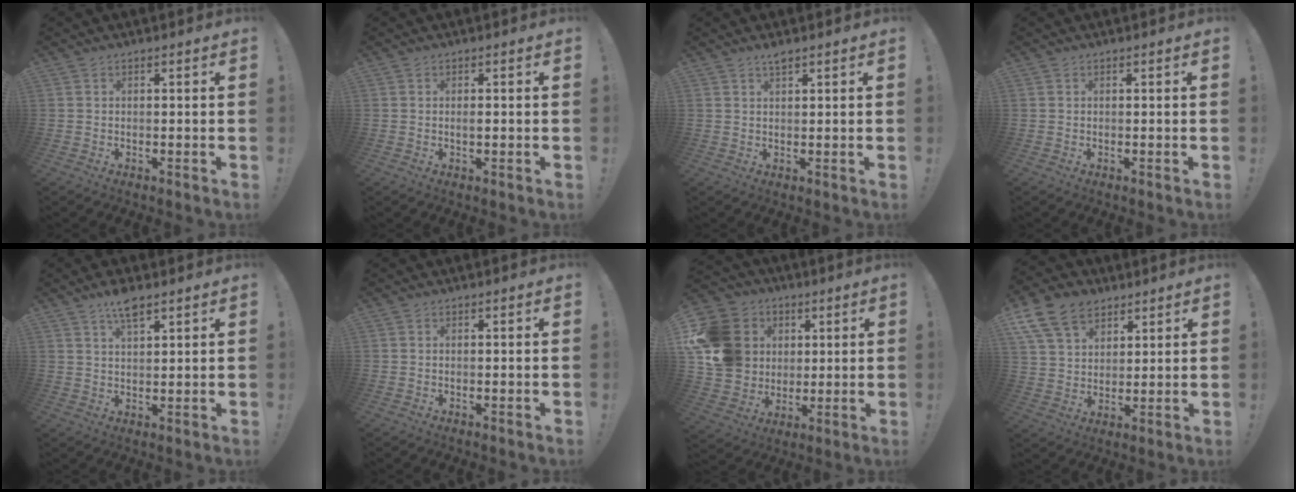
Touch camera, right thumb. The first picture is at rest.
{"total": 1.1, "force": [-0.3, 0.3, 1.0], "torque": [-0.016, 0.000, -0.007]}
{"total": 1.9, "force": [1.6, 0.3, 1.1], "torque": [-0.008, -0.010, 0.025]}
{"total": 0.0}
{"total": 6.2, "force": [4.4, 1.8, 4.0], "torque": [-0.062, -0.021, 0.073]}
{"total": 0.0}
{"total": 18.2, "force": [3.6, 16.1, 7.7], "torque": [-0.131, -0.006, 0.096]}
{"total": 14.2, "force": [8.1, 9.6, 6.6], "torque": [-0.114, -0.041, 0.159]}